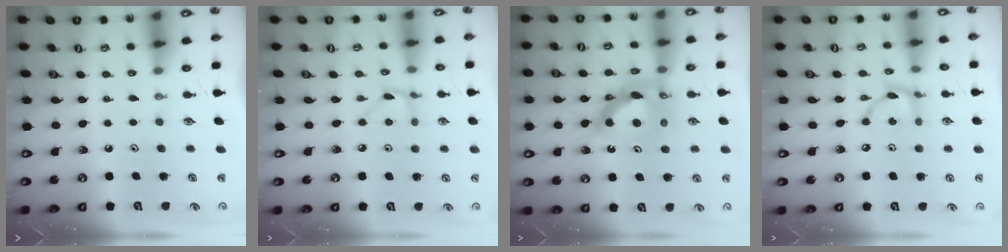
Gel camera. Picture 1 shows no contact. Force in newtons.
{"total": 2.6, "press": 2.6, "slide": 0.3}
{"total": 10.8, "press": 10.7, "slide": 1.1}
{"total": 6.8, "press": 6.8, "slide": 0.2}